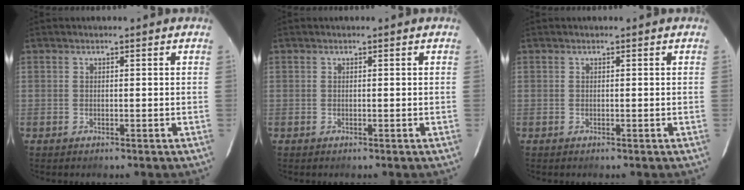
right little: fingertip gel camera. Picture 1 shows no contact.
{"total": 0.0}
{"total": 0.0}